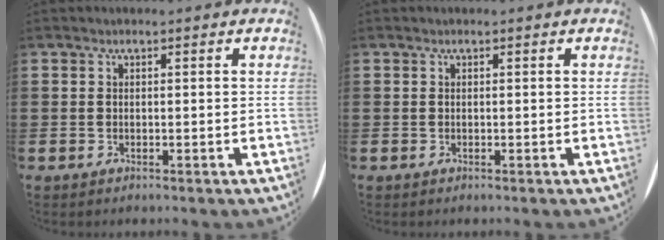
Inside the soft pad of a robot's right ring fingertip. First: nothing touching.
{"total": 0.0}